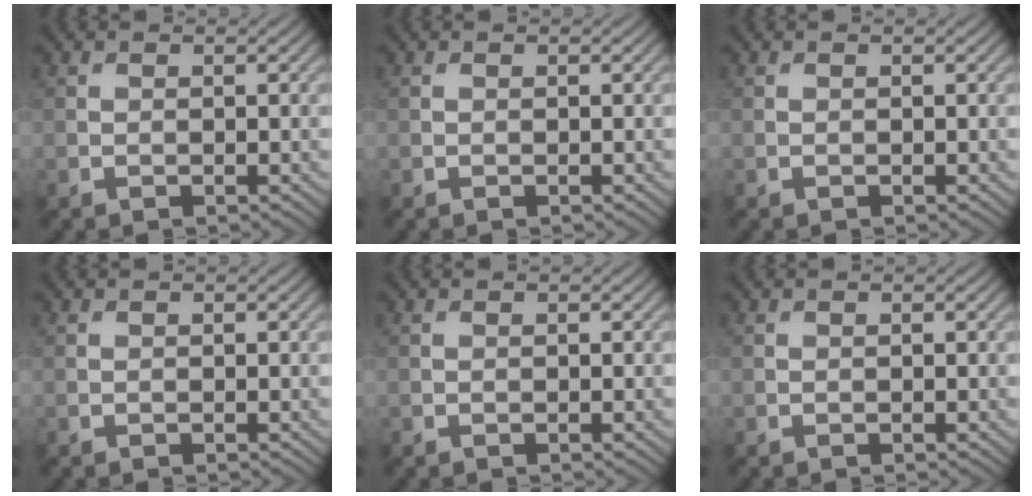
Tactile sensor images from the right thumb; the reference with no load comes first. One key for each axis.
{"total": 0.0}
{"total": 0.0}
{"total": 0.0}
{"total": 0.0}
{"total": 0.0}